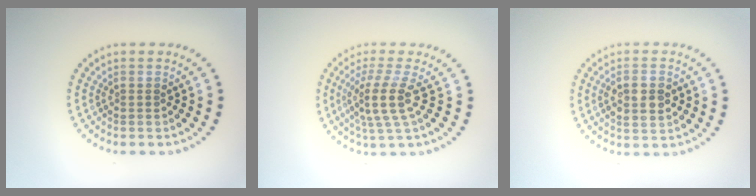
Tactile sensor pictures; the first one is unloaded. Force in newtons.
{"total": 3.7, "press": 2.8, "slide": 2.4}
{"total": 2.9, "press": 2.9, "slide": 0.4}